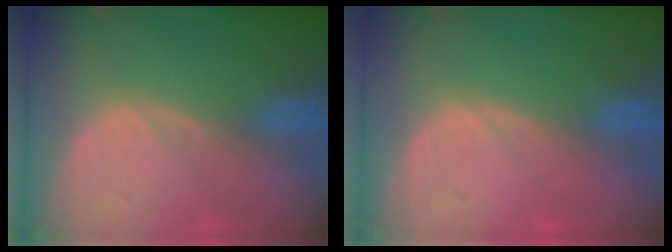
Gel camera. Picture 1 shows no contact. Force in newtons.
{"total": 0.0}